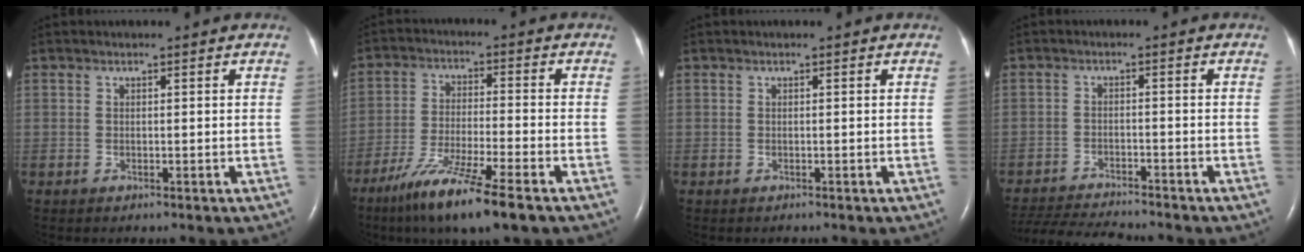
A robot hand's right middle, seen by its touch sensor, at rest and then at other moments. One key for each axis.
{"total": 11.7, "fx": -7.8, "fy": 0.2, "fz": 8.8, "tx": -0.172, "ty": -0.038, "tz": -0.140}
{"total": 0.0}
{"total": 9.9, "fx": -9.5, "fy": 0.3, "fz": 3.1, "tx": -0.055, "ty": -0.009, "tz": -0.154}